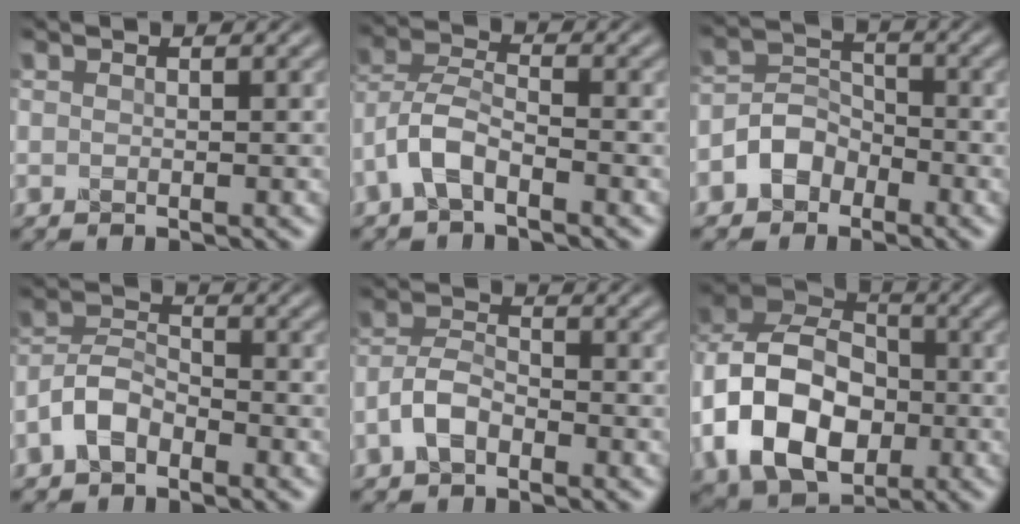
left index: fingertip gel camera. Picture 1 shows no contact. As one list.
[{"total": 3.4, "force": [-2.2, 1.5, 2.1], "torque": [-0.050, 0.012, -0.054]}, {"total": 2.8, "force": [-1.8, 2.1, 0.5], "torque": [-0.016, 0.011, -0.047]}, {"total": 3.1, "force": [-2.2, 1.8, 1.4], "torque": [-0.036, 0.013, -0.054]}, {"total": 2.8, "force": [-1.8, 1.6, 1.5], "torque": [-0.039, 0.011, -0.048]}, {"total": 12.5, "force": [-2.9, 9.3, 7.9], "torque": [-0.171, -0.007, -0.060]}]